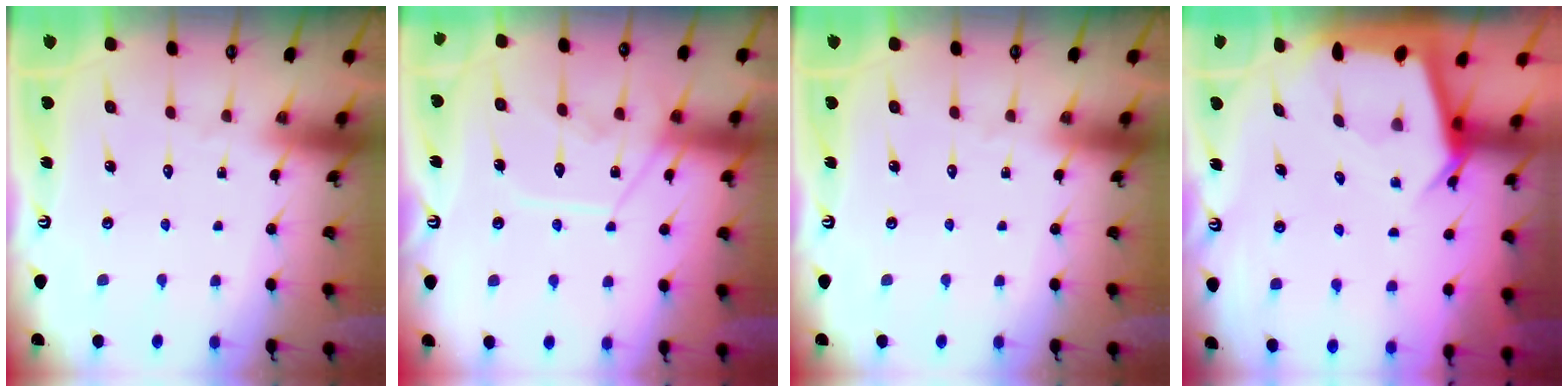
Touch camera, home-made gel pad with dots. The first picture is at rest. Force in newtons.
{"total": 12.9, "press": 12.9, "slide": 1.2}
{"total": 0.0}
{"total": 4.1, "press": 4.1, "slide": 0.4}